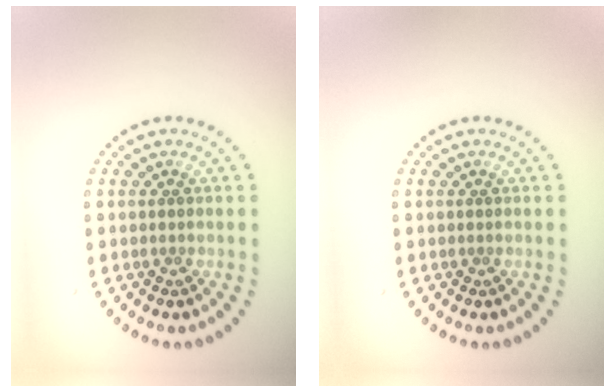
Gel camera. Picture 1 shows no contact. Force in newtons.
{"total": 0.0}